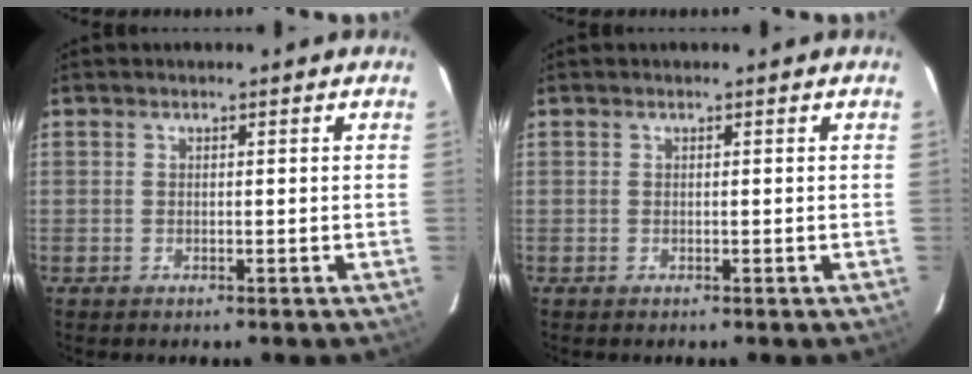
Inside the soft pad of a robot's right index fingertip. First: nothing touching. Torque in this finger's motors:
{"motor_torque": [0.00, 0.00, 0.01, 0.00]}